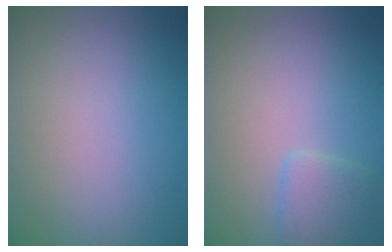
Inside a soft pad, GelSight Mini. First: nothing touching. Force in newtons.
{"total": 2.2, "press": 2.2, "slide": 0.1}